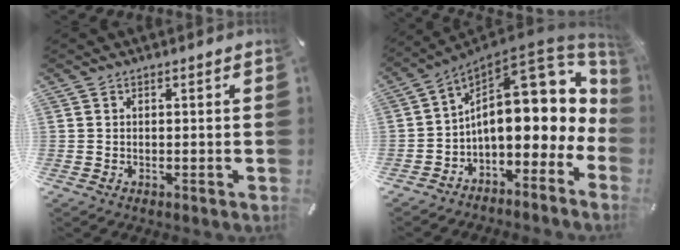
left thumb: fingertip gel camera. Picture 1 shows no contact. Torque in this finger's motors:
{"motor_torque": [0.24, 2.72, 1.50, 1.26, 0.57]}